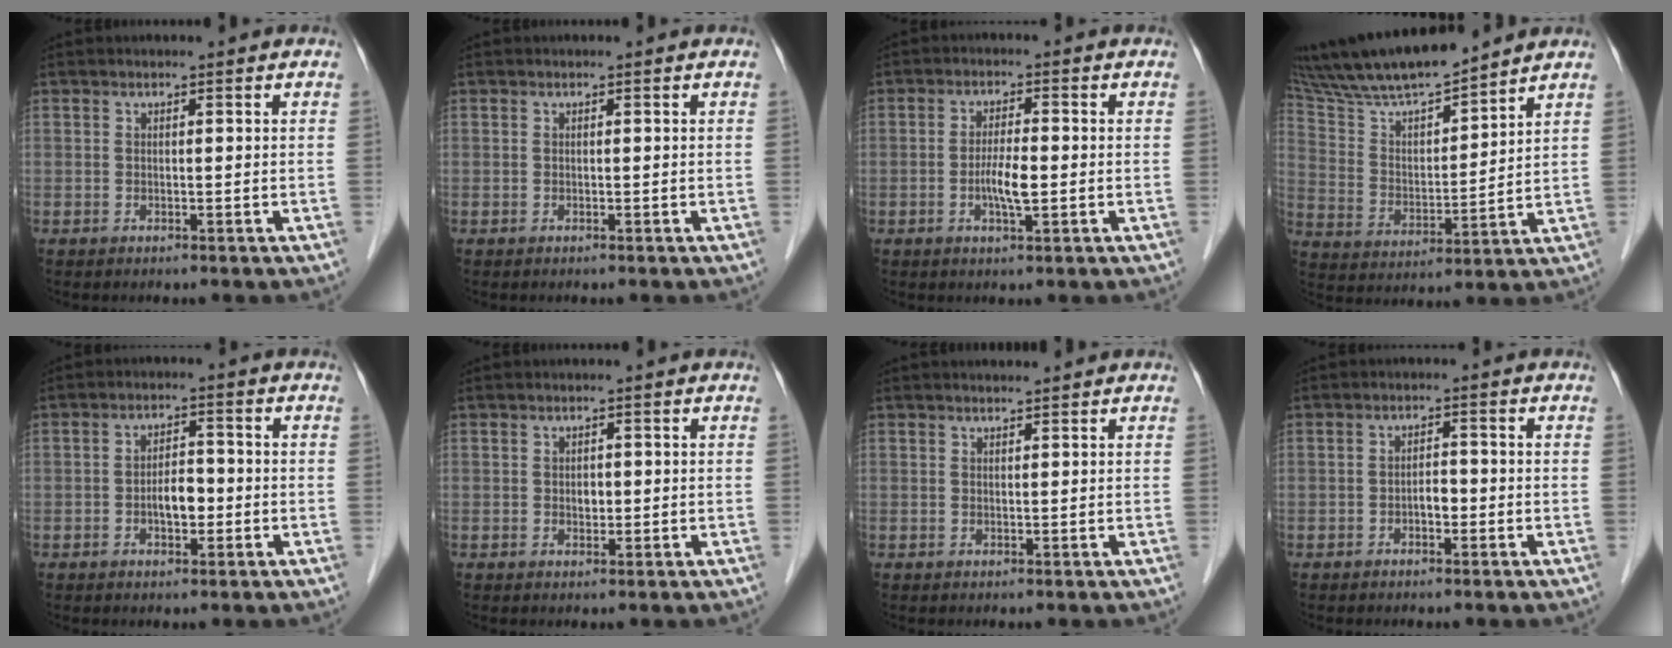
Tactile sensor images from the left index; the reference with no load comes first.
{"total": 0.0}
{"total": 4.1, "force": [-0.8, 0.7, 4.0], "torque": [-0.078, -0.003, -0.015]}
{"total": 14.6, "force": [13.2, 1.3, 6.1], "torque": [-0.119, 0.009, 0.248]}
{"total": 3.9, "force": [-1.1, 1.9, 3.2], "torque": [-0.058, 0.008, -0.019]}
{"total": 1.3, "force": [0.1, 0.9, 0.8], "torque": [-0.014, 0.001, 0.003]}
{"total": 2.1, "force": [1.9, 0.1, 0.8], "torque": [-0.009, 0.012, 0.031]}
{"total": 1.9, "force": [-0.8, 0.9, 1.5], "torque": [-0.020, 0.006, -0.015]}